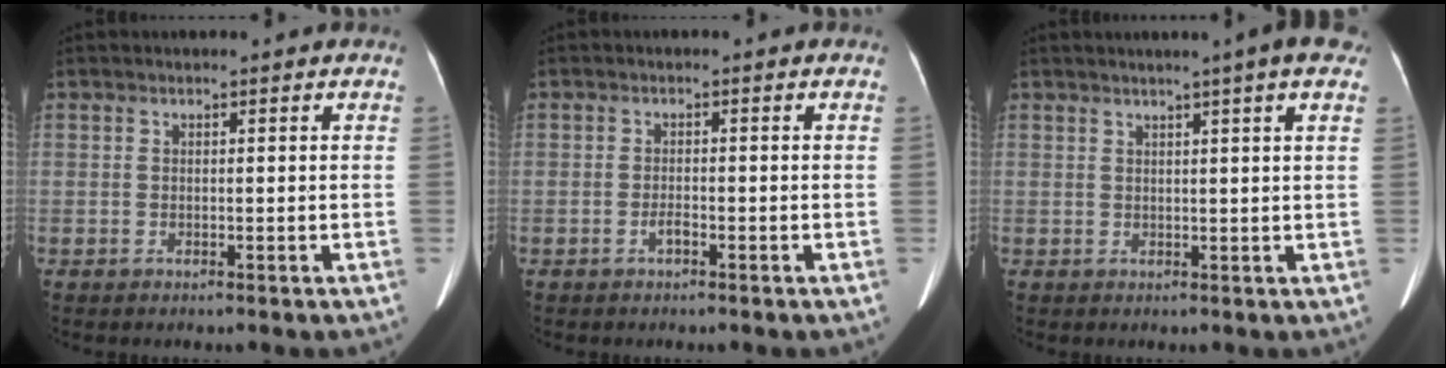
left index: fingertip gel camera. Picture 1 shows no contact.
{"total": 1.2, "force": [-0.8, 0.1, 0.8], "torque": [-0.018, 0.000, -0.015]}
{"total": 5.8, "force": [4.0, -0.2, 4.2], "torque": [-0.055, 0.011, 0.039]}